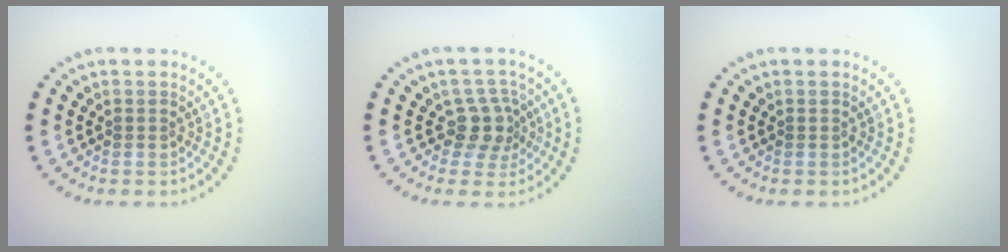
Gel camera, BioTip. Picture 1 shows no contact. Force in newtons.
{"total": 2.8, "press": 2.1, "slide": 1.8}
{"total": 0.0}